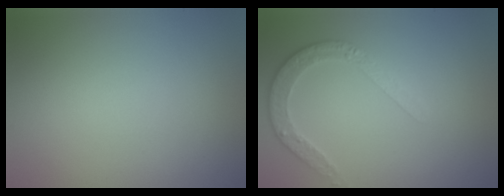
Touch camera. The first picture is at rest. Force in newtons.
{"total": 2.9, "press": 2.5, "slide": 1.6}